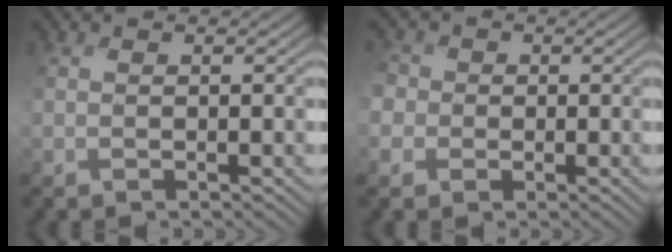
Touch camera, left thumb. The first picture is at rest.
{"total": 4.3, "force": [0.0, 4.1, 1.2], "torque": [-0.042, 0.011, -0.022]}